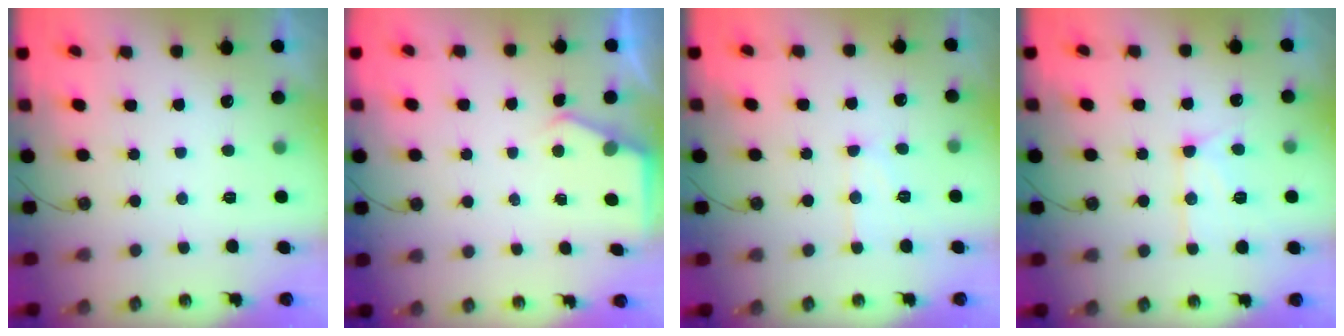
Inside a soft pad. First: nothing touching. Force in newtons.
{"total": 2.9, "press": 2.9, "slide": 0.5}
{"total": 9.2, "press": 9.2, "slide": 0.8}
{"total": 14.3, "press": 14.2, "slide": 1.1}